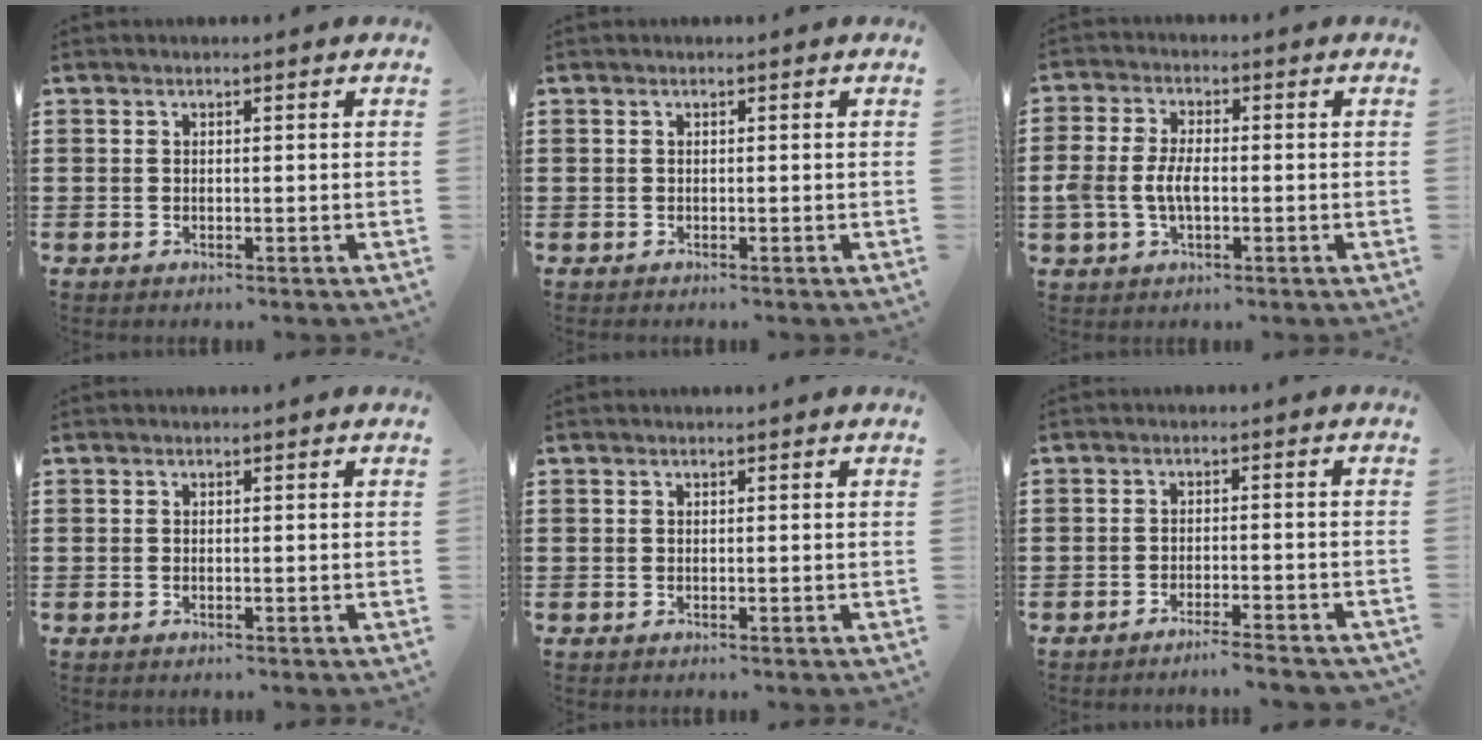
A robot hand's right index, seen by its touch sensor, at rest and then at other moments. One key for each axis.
{"total": 0.0}
{"total": 5.0, "fx": -0.9, "fy": 2.7, "fz": 4.1, "tx": -0.101, "ty": -0.003, "tz": -0.023}
{"total": 0.0}
{"total": 0.0}
{"total": 2.7, "fx": -2.6, "fy": -0.3, "fz": 0.8, "tx": -0.014, "ty": 0.000, "tz": -0.053}